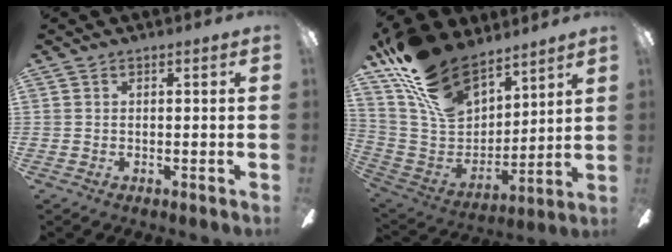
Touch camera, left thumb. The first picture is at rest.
{"total": 22.0, "force": [15.4, 11.4, 10.9], "torque": [-0.210, -0.085, 0.287]}